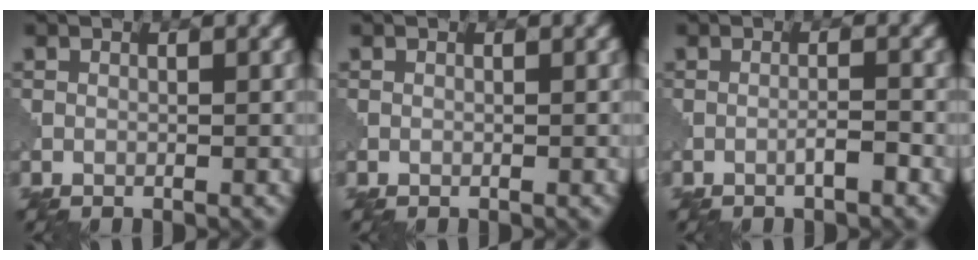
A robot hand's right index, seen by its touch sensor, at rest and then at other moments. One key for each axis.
{"total": 0.0}
{"total": 1.5, "fx": -0.8, "fy": 0.1, "fz": 1.3, "tx": -0.020, "ty": 0.005, "tz": -0.017}